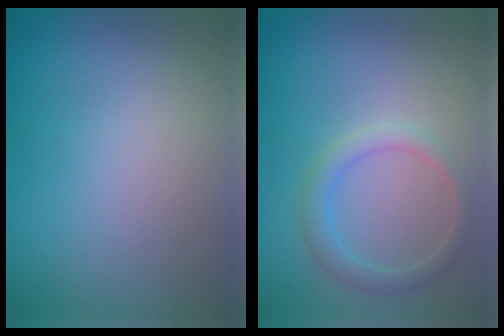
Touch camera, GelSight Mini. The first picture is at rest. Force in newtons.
{"total": 2.2, "press": 2.2, "slide": 0.1}